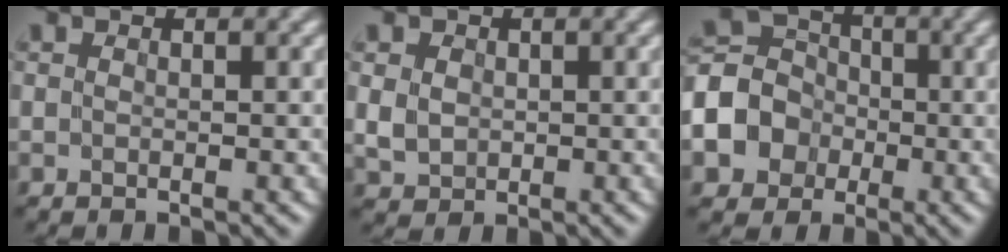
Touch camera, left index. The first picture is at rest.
{"total": 2.1, "force": [0.3, 1.8, 1.0], "torque": [-0.023, -0.003, 0.008]}
{"total": 6.8, "force": [-2.0, 5.9, 2.7], "torque": [-0.057, -0.001, -0.060]}